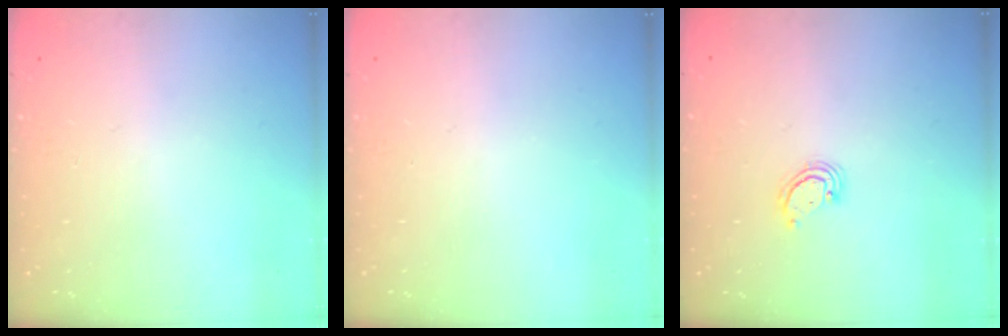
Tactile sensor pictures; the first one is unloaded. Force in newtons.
{"total": 0.0}
{"total": 2.9, "press": 2.8, "slide": 0.3}